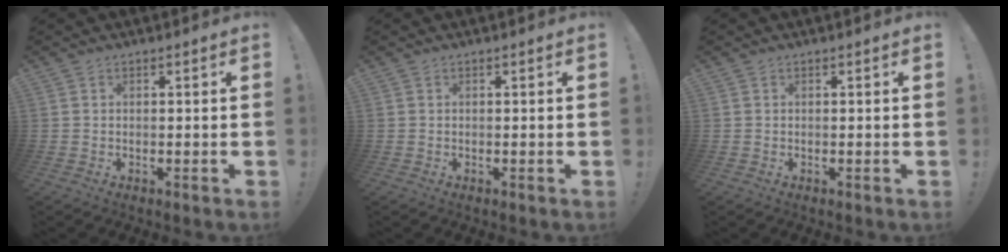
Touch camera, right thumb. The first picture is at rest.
{"total": 0.0}
{"total": 0.0}